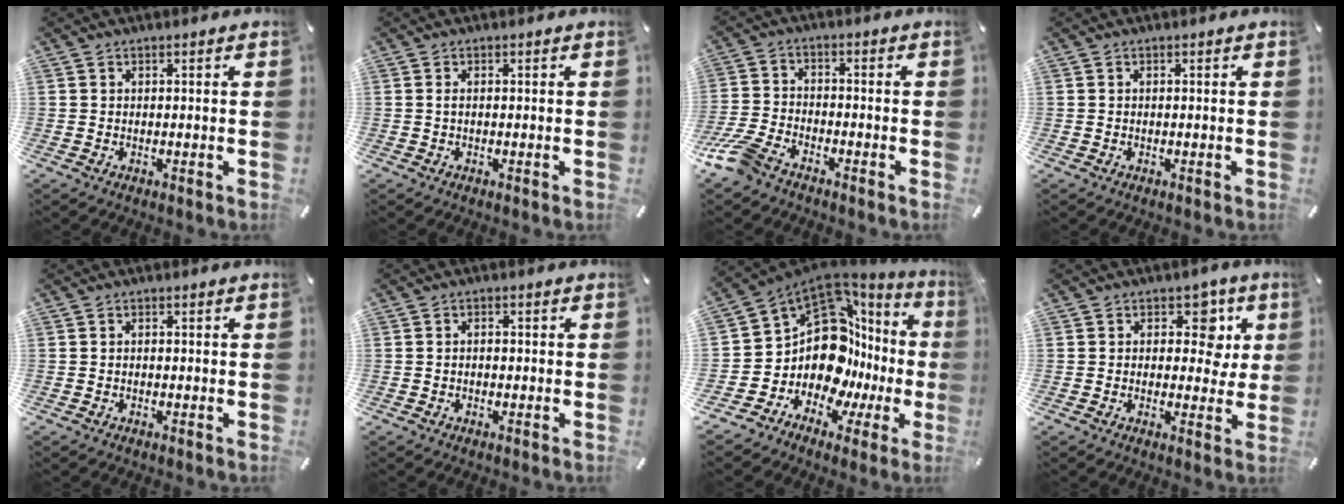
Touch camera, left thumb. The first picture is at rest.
{"total": 0.9, "force": [-0.1, 0.2, 0.9], "torque": [-0.018, -0.001, -0.002]}
{"total": 8.3, "force": [-6.1, 3.5, 4.4], "torque": [-0.111, 0.016, -0.121]}
{"total": 0.0}
{"total": 0.7, "force": [-0.3, 0.5, 0.5], "torque": [-0.010, 0.000, -0.006]}
{"total": 1.6, "force": [-0.5, 1.0, 1.1], "torque": [-0.021, 0.005, -0.012]}
{"total": 16.4, "force": [2.0, 11.9, 11.2], "torque": [-0.195, -0.088, 0.052]}
{"total": 9.4, "force": [2.4, 6.7, 6.0], "torque": [-0.058, -0.009, 0.035]}